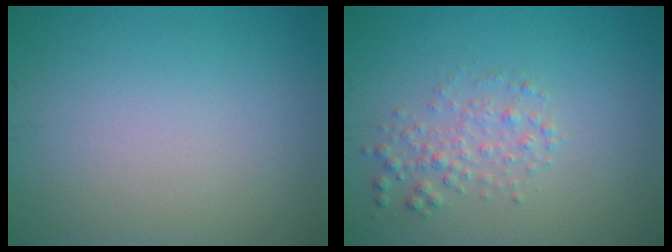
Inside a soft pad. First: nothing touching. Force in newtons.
{"total": 2.1, "press": 2.1, "slide": 0.0}